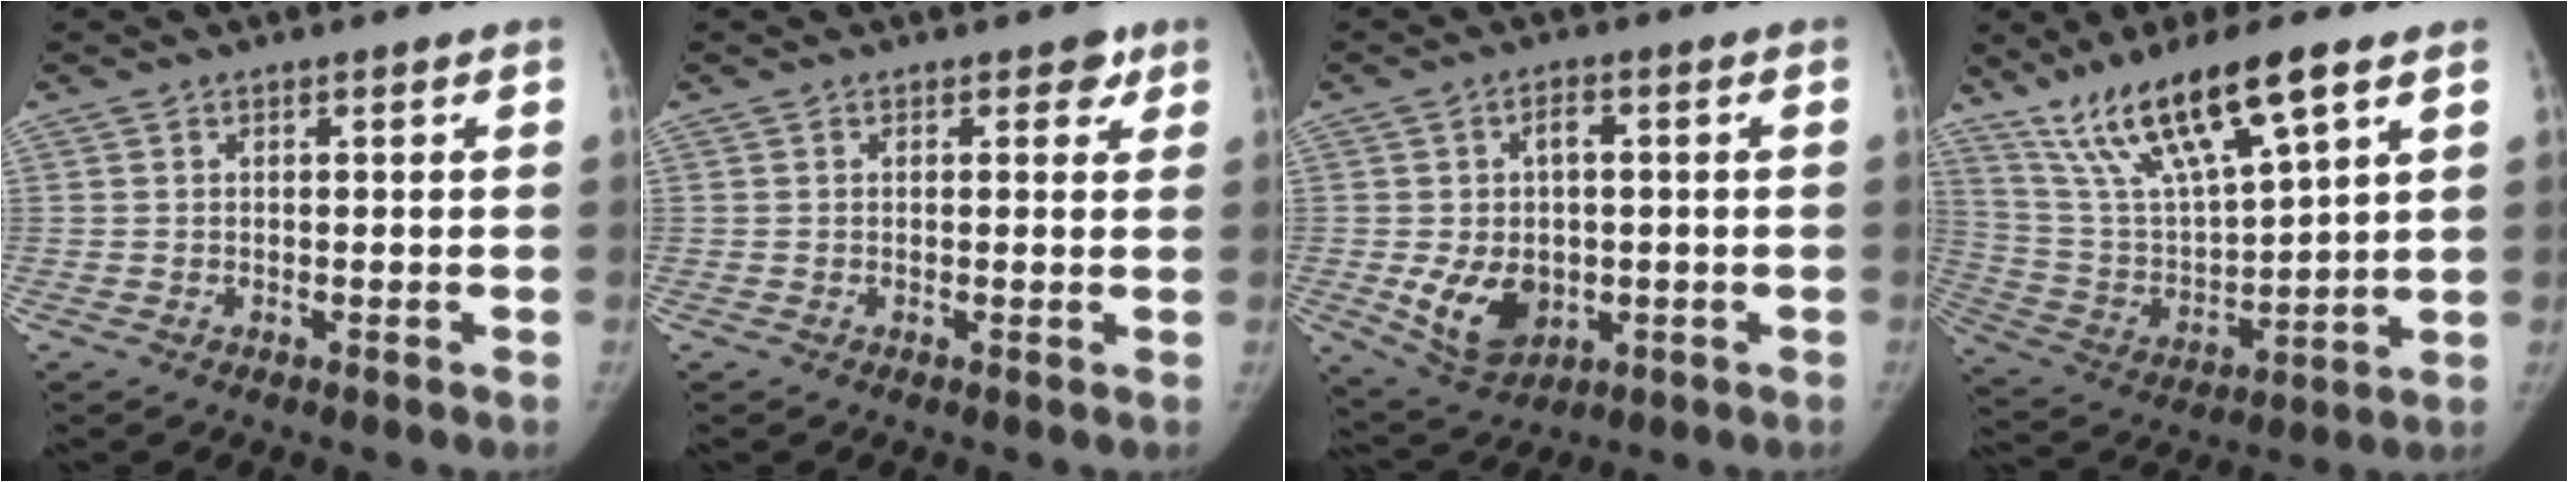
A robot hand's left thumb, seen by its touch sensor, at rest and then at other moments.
{"total": 2.3, "force": [1.3, 1.5, 1.2], "torque": [0.008, -0.003, 0.010]}
{"total": 11.2, "force": [-1.4, 7.5, 8.1], "torque": [-0.122, 0.004, -0.009]}
{"total": 18.4, "force": [11.7, 4.1, 13.6], "torque": [-0.243, -0.041, 0.231]}